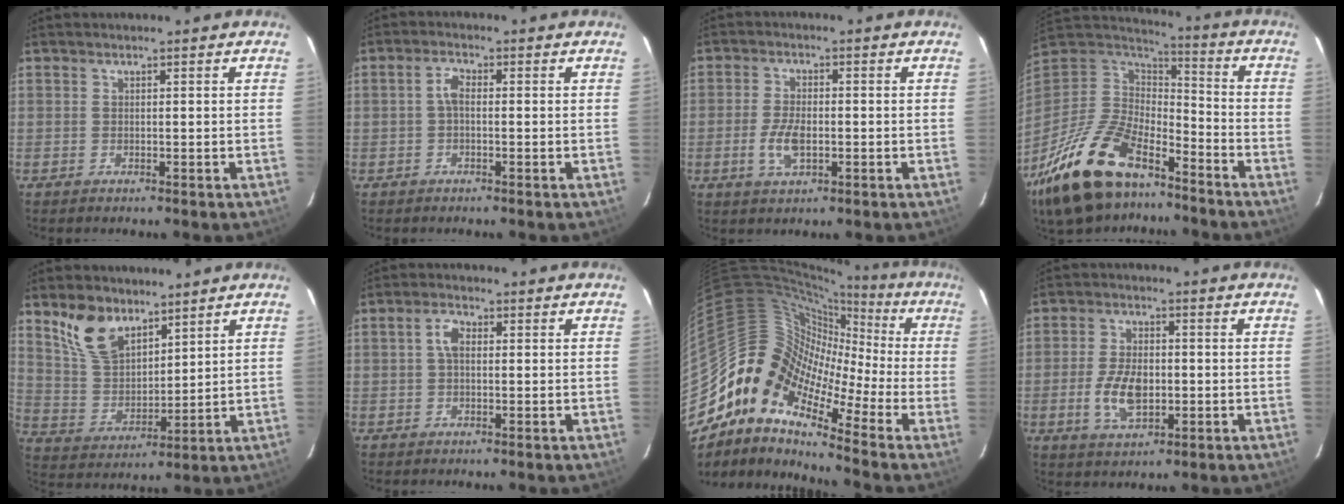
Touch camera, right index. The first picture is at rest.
{"total": 2.2, "force": [-0.4, 1.1, 1.9], "torque": [-0.040, 0.009, -0.007]}
{"total": 5.6, "force": [-1.4, 2.8, 4.6], "torque": [-0.097, -0.003, -0.025]}
{"total": 24.8, "force": [-16.6, 11.6, 14.3], "torque": [-0.305, -0.018, -0.285]}
{"total": 11.2, "force": [7.6, 5.9, 5.8], "torque": [-0.116, 0.015, 0.160]}
{"total": 3.0, "force": [0.3, 1.8, 2.4], "torque": [-0.048, 0.010, 0.007]}
{"total": 11.8, "force": [-4.0, 8.2, 7.6], "torque": [-0.115, 0.013, -0.104]}
{"total": 8.4, "force": [-1.6, 4.7, 6.7], "torque": [-0.136, -0.001, -0.024]}